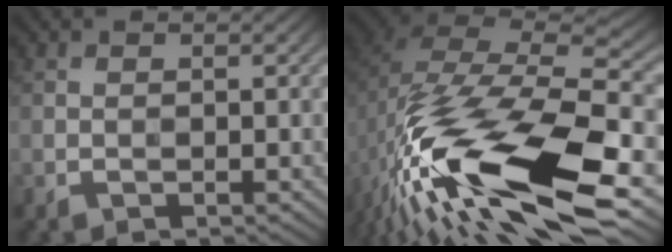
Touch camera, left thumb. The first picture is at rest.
{"total": 18.6, "force": [-7.6, 8.8, 14.5], "torque": [-0.298, -0.018, -0.126]}